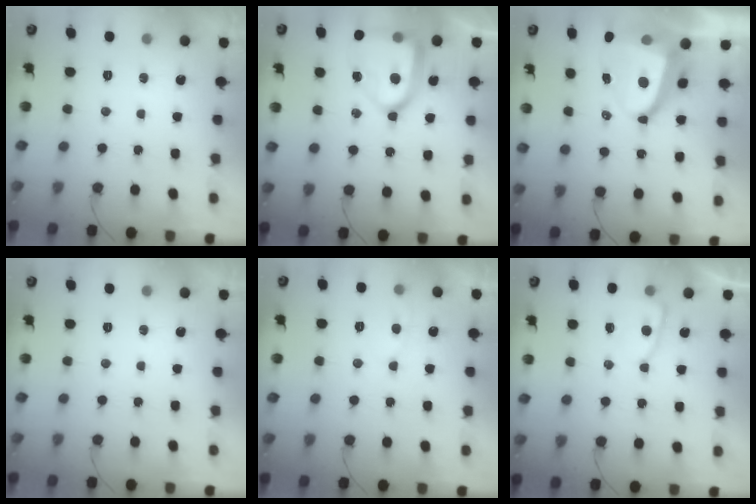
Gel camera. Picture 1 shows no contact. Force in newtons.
{"total": 17.7, "press": 17.6, "slide": 1.4}
{"total": 10.2, "press": 10.1, "slide": 1.3}
{"total": 0.0}
{"total": 3.3, "press": 3.3, "slide": 0.4}
{"total": 4.5, "press": 4.5, "slide": 0.5}